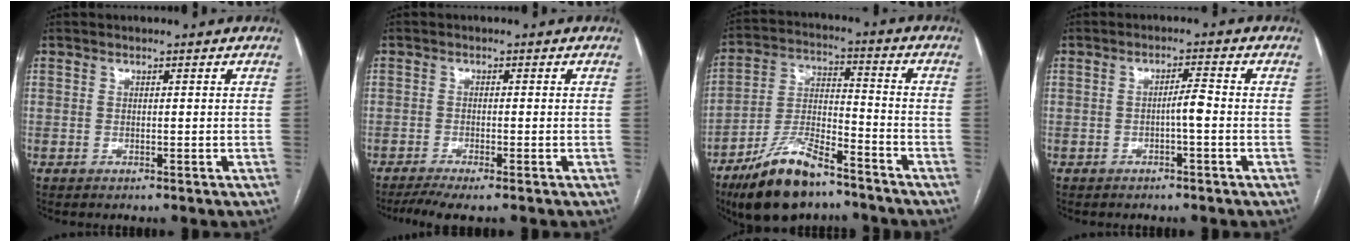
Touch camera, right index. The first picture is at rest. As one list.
[{"total": 4.7, "force": [-3.6, 0.2, 3.0], "torque": [-0.051, -0.009, -0.060]}, {"total": 11.8, "force": [-8.6, 3.6, 7.4], "torque": [-0.145, -0.010, -0.154]}, {"total": 2.7, "force": [-0.9, 0.1, 2.5], "torque": [-0.038, 0.003, -0.016]}]